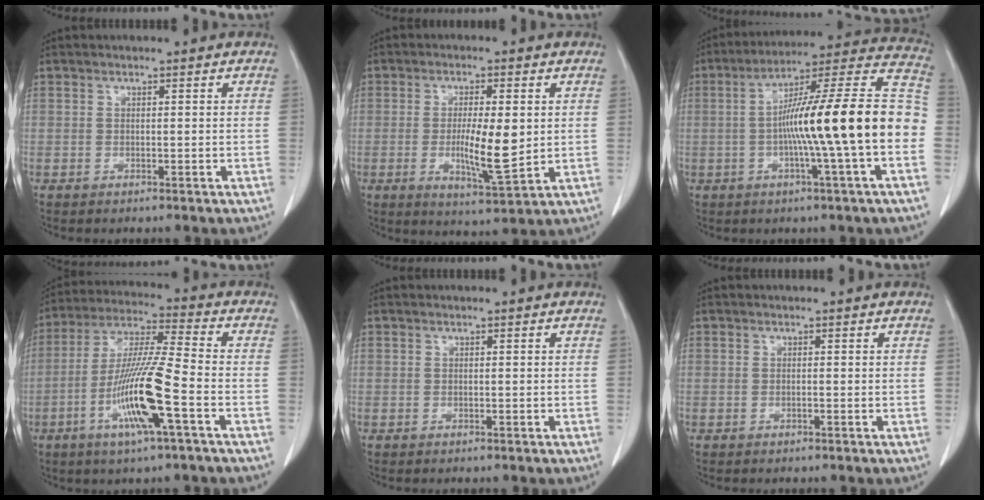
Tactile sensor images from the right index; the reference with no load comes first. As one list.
[{"total": 8.3, "force": [-0.1, 1.5, 8.2], "torque": [-0.139, -0.014, 0.000]}, {"total": 20.6, "force": [-2.5, -0.3, 20.4], "torque": [-0.293, 0.028, -0.051]}, {"total": 13.9, "force": [-4.8, 0.2, 13.1], "torque": [-0.262, -0.011, -0.096]}, {"total": 0.0}, {"total": 0.0}]